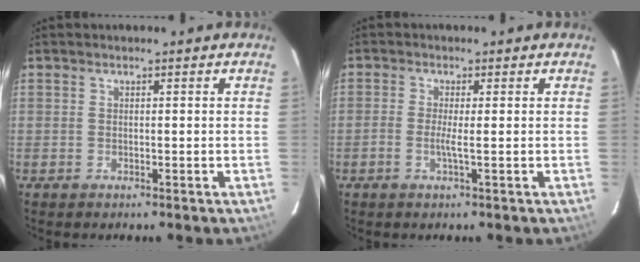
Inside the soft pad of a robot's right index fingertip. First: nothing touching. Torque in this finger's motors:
{"motor_torque": [-0.06, -0.01, -0.07, 0.01]}